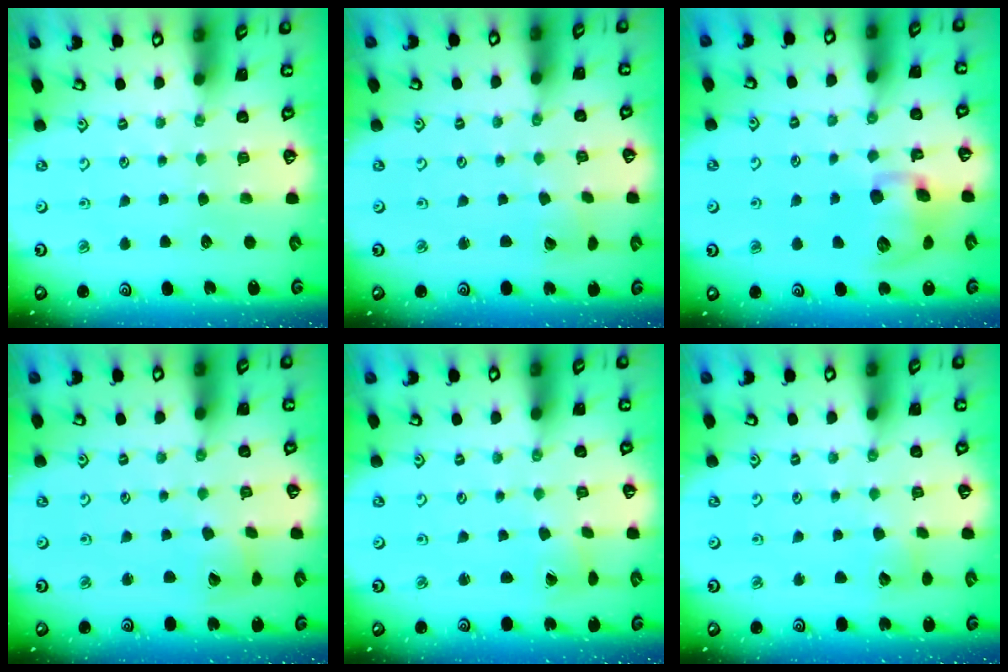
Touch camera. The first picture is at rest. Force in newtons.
{"total": 2.9, "press": 2.9, "slide": 0.2}
{"total": 11.7, "press": 11.6, "slide": 2.1}
{"total": 5.7, "press": 5.7, "slide": 0.6}
{"total": 1.7, "press": 1.7, "slide": 0.2}
{"total": 6.5, "press": 6.5, "slide": 0.5}